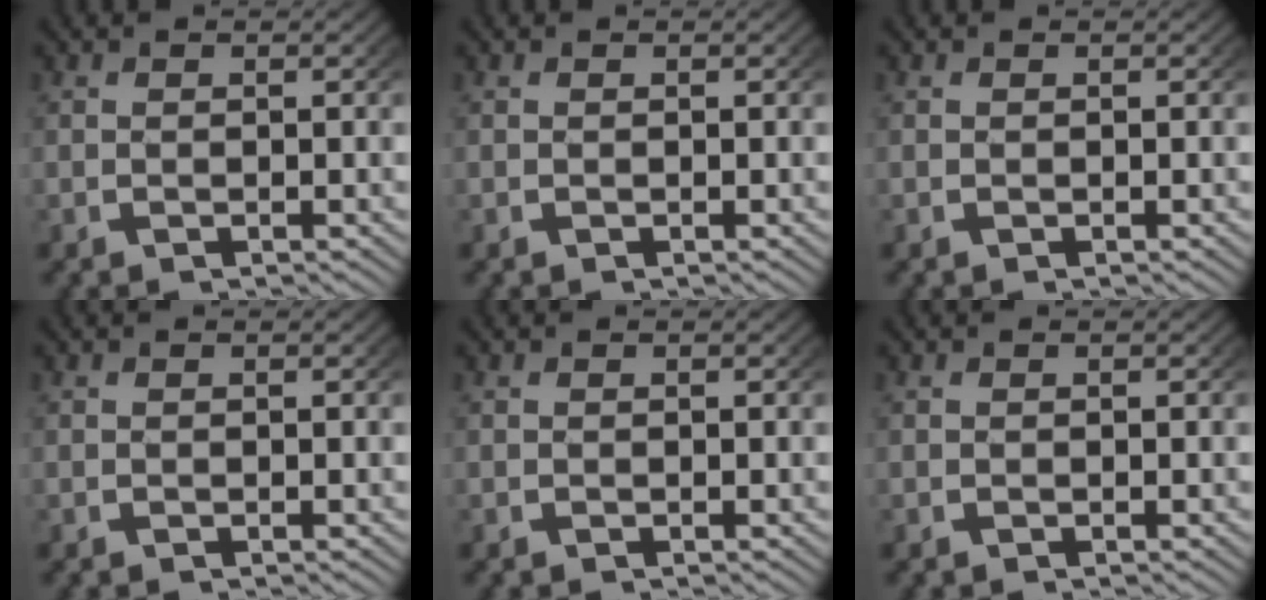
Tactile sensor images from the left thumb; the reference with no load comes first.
{"total": 0.0}
{"total": 0.0}
{"total": 0.0}
{"total": 0.0}
{"total": 0.0}